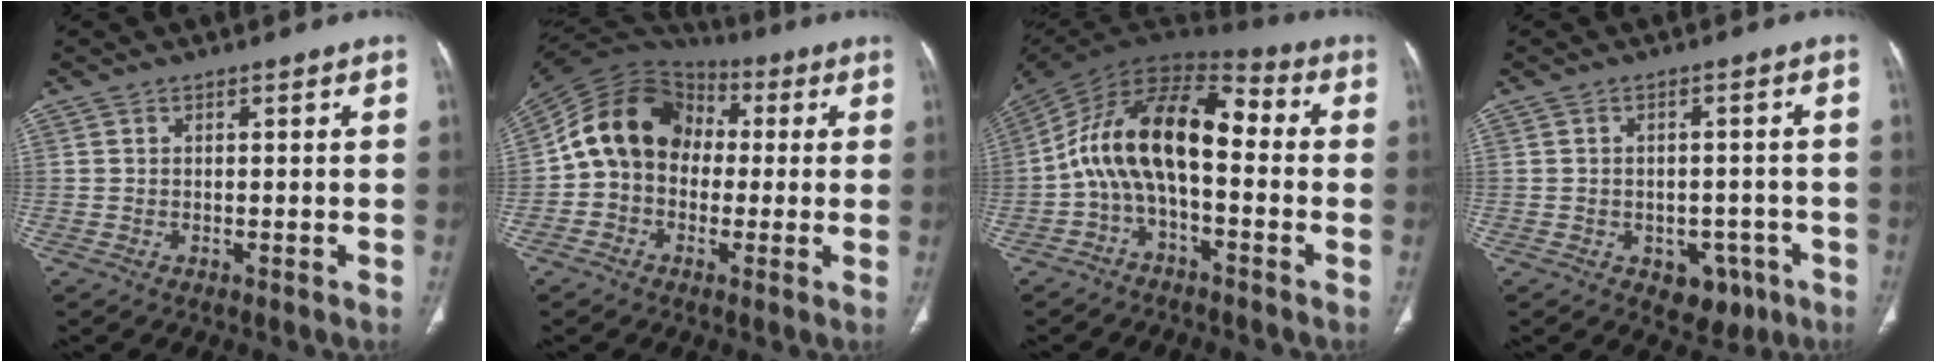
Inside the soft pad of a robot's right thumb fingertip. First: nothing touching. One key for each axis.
{"total": 15.1, "fx": 0.8, "fy": 12.1, "fz": 8.9, "tx": -0.136, "ty": 0.042, "tz": 0.003}
{"total": 16.5, "fx": -1.2, "fy": 8.4, "fz": 14.2, "tx": -0.235, "ty": 0.071, "tz": -0.034}
{"total": 6.4, "fx": -2.9, "fy": 4.5, "fz": 3.5, "tx": -0.016, "ty": 0.017, "tz": -0.030}